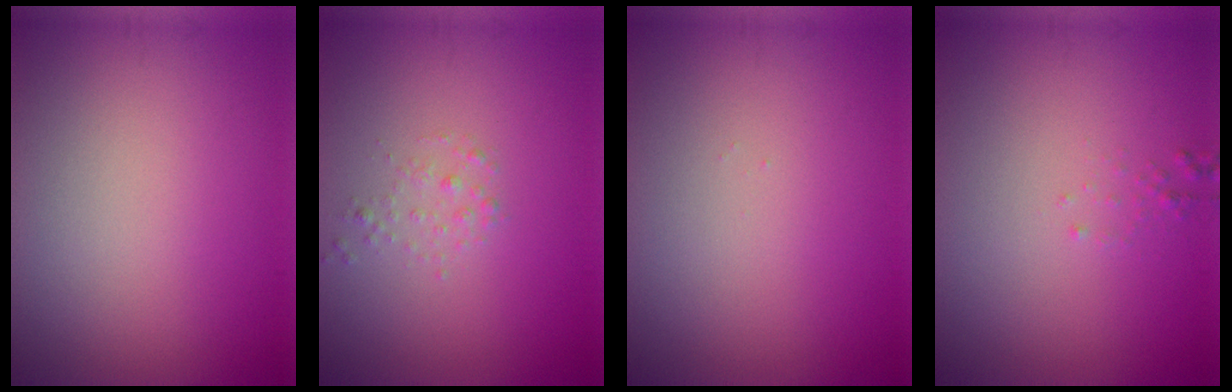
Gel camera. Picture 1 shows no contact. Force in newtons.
{"total": 1.0, "press": 1.0, "slide": 0.0}
{"total": 0.0}
{"total": 0.6, "press": 0.6, "slide": 0.1}